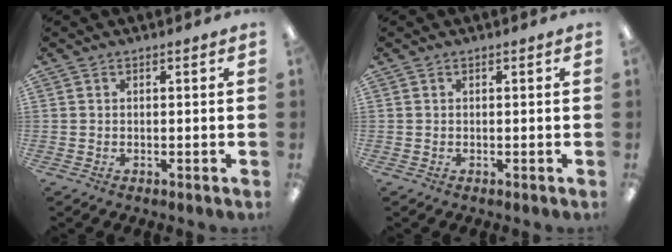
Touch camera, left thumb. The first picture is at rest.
{"total": 0.0}